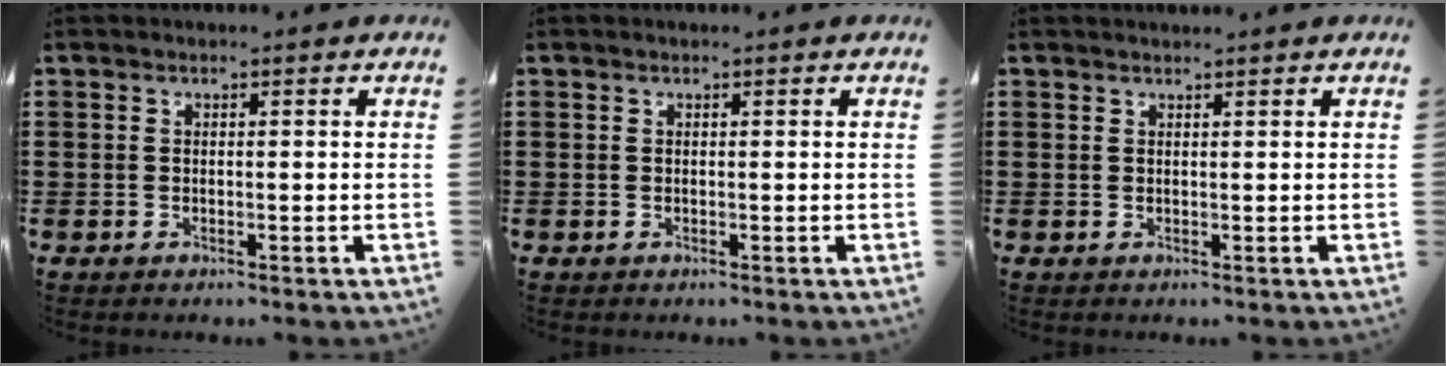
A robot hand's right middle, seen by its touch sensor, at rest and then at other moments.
{"total": 0.0}
{"total": 0.7, "force": [0.7, -0.1, 0.0], "torque": [-0.001, -0.004, 0.014]}